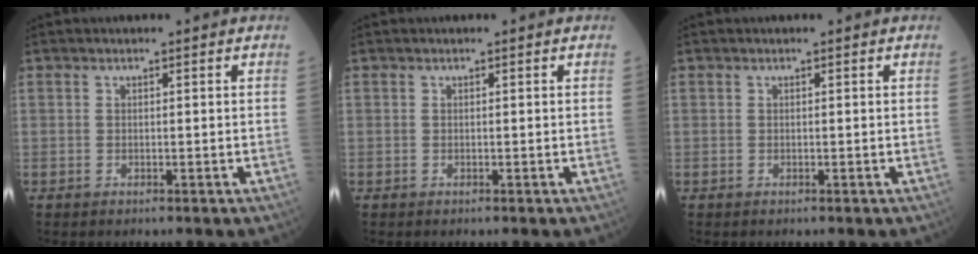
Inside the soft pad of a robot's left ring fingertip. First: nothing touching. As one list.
[{"total": 0.0}, {"total": 0.0}]